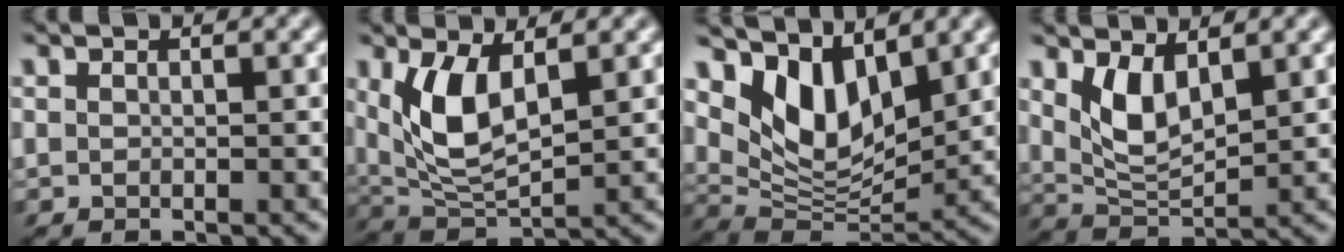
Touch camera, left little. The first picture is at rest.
{"total": 5.7, "force": [1.3, 1.9, 5.2], "torque": [-0.116, -0.005, 0.022]}
{"total": 7.2, "force": [3.7, 3.2, 5.3], "torque": [-0.103, -0.006, 0.061]}
{"total": 4.1, "force": [1.6, 1.3, 3.6], "torque": [-0.072, -0.006, 0.030]}